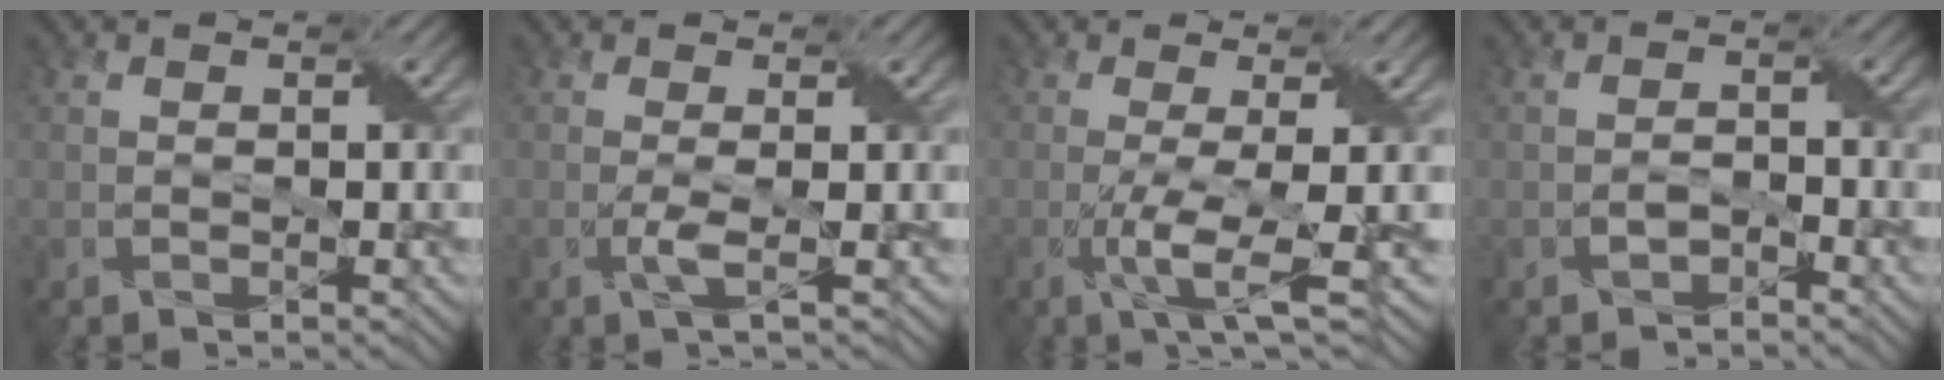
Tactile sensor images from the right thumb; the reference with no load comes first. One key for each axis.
{"total": 2.1, "fx": -0.3, "fy": 0.3, "fz": 2.0, "tx": -0.042, "ty": 0.001, "tz": -0.012}
{"total": 5.8, "fx": -1.4, "fy": 1.1, "fz": 5.6, "tx": -0.099, "ty": 0.001, "tz": -0.030}
{"total": 1.3, "fx": -1.0, "fy": 0.6, "fz": 0.4, "tx": -0.009, "ty": 0.002, "tz": -0.021}